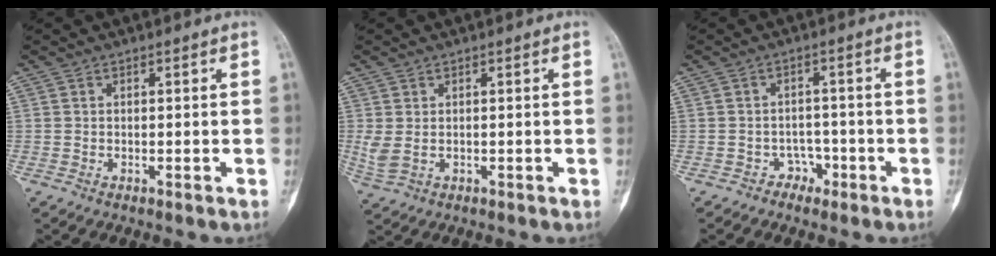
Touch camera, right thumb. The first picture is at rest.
{"total": 3.1, "force": [0.2, 1.8, 2.5], "torque": [-0.070, 0.003, 0.013]}
{"total": 2.9, "force": [-1.8, 2.2, 0.3], "torque": [0.015, 0.021, -0.030]}